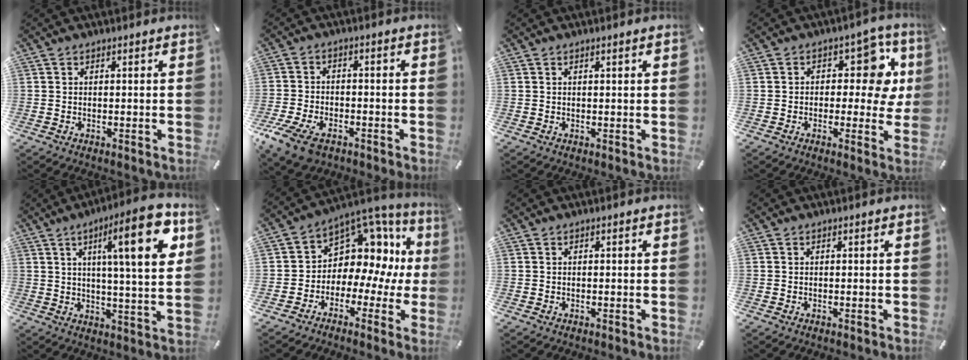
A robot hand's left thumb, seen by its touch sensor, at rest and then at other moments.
{"total": 8.4, "force": [-5.2, 4.8, 4.7], "torque": [-0.106, 0.017, -0.096]}
{"total": 1.1, "force": [0.3, 0.1, 1.0], "torque": [-0.018, -0.001, 0.005]}
{"total": 11.0, "force": [2.7, 6.8, 8.2], "torque": [-0.100, -0.017, 0.044]}
{"total": 18.8, "force": [6.9, 3.6, 17.2], "torque": [-0.249, -0.028, 0.088]}
{"total": 9.4, "force": [3.6, 7.7, 3.9], "torque": [-0.063, -0.052, 0.068]}
{"total": 0.0}
{"total": 0.0}